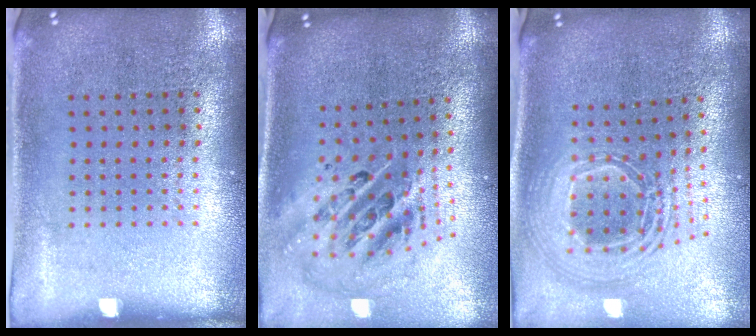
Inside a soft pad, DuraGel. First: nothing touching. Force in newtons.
{"total": 2.7, "press": 1.8, "slide": 2.0}
{"total": 2.5, "press": 1.8, "slide": 1.6}